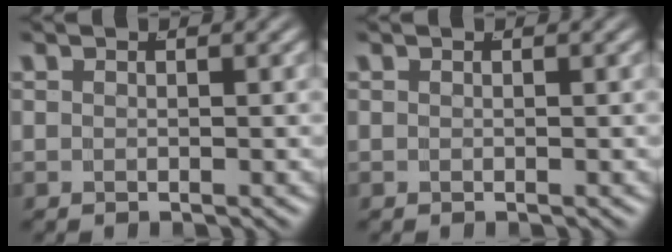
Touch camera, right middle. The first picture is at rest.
{"total": 0.0}